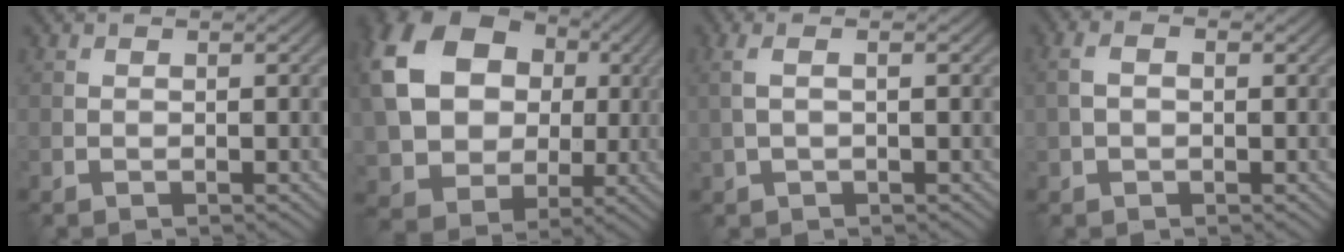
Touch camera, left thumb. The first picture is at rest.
{"total": 16.6, "force": [2.9, 13.1, 9.8], "torque": [-0.232, 0.013, 0.053]}
{"total": 2.4, "force": [0.3, 0.6, 2.3], "torque": [-0.053, 0.007, 0.004]}
{"total": 2.5, "force": [0.3, 1.5, 2.0], "torque": [-0.043, 0.004, 0.004]}